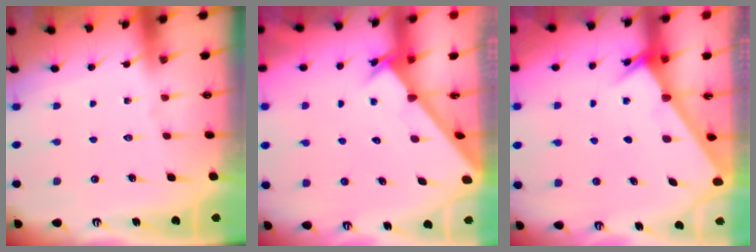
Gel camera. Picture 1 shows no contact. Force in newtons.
{"total": 2.6, "press": 2.6, "slide": 0.2}
{"total": 1.9, "press": 1.9, "slide": 0.1}